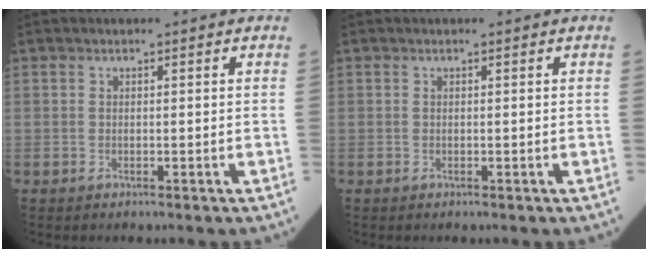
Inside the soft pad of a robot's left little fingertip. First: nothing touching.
{"total": 0.0}